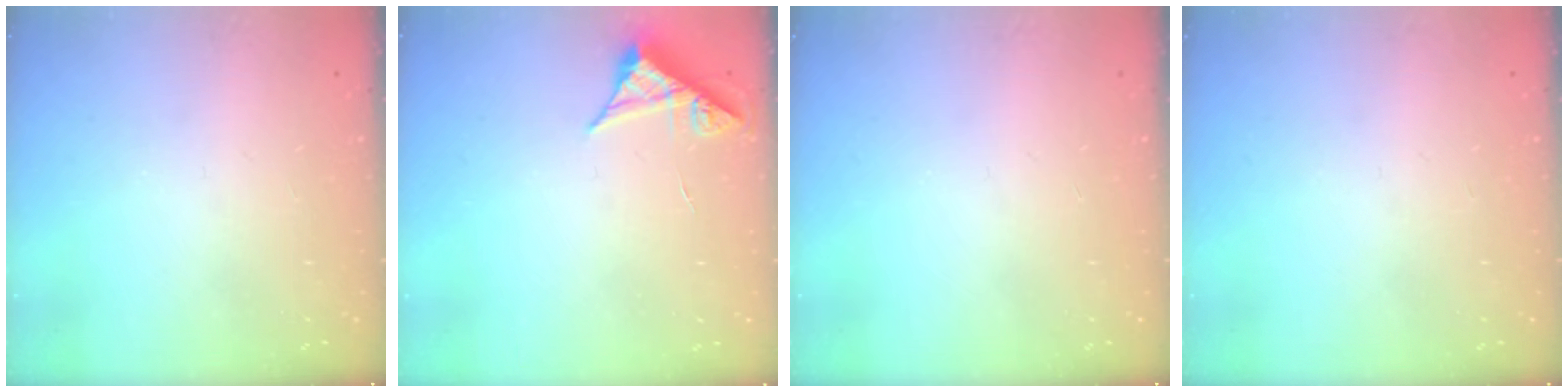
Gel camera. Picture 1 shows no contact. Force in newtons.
{"total": 5.3, "press": 5.2, "slide": 0.6}
{"total": 0.0}
{"total": 0.0}